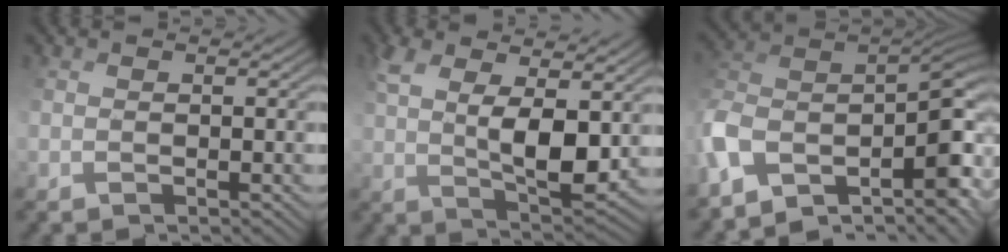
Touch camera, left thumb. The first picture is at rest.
{"total": 6.9, "force": [3.1, 2.0, 5.9], "torque": [-0.125, 0.001, 0.069]}
{"total": 10.3, "force": [-2.9, 4.8, 8.7], "torque": [-0.191, 0.008, -0.034]}